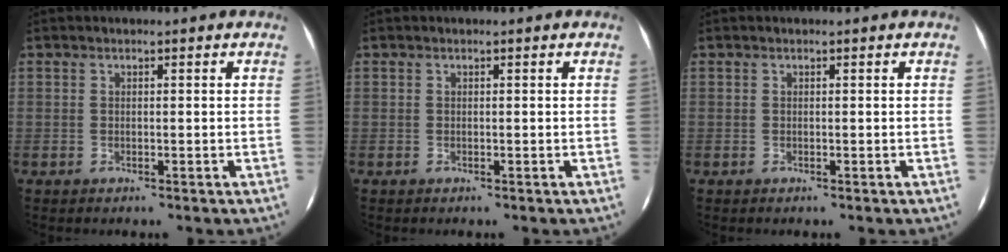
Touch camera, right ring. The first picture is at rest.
{"total": 0.0}
{"total": 0.0}